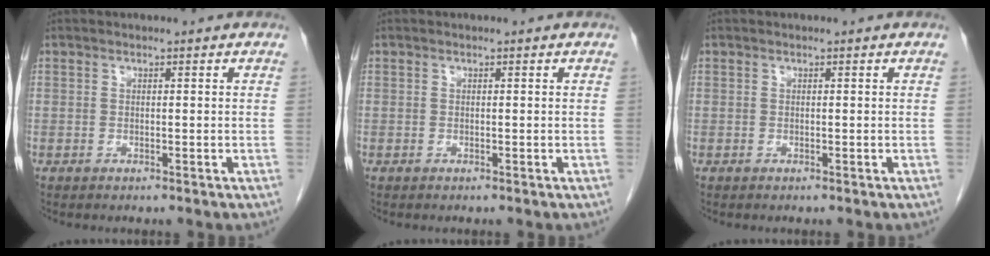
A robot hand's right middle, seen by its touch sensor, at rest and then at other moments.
{"total": 0.0}
{"total": 0.0}